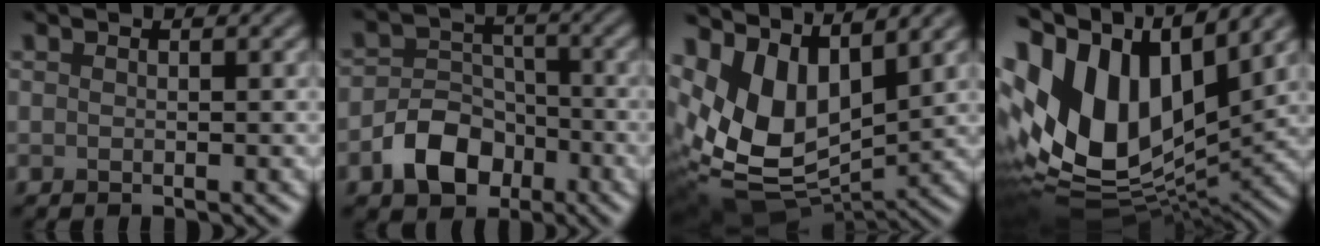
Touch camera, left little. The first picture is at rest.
{"total": 5.3, "force": [-2.7, 3.8, 2.6], "torque": [-0.040, 0.000, -0.054]}
{"total": 10.7, "force": [3.3, 6.2, 8.1], "torque": [-0.162, -0.017, 0.068]}
{"total": 16.5, "force": [4.5, 9.4, 12.9], "torque": [-0.275, 0.017, 0.077]}